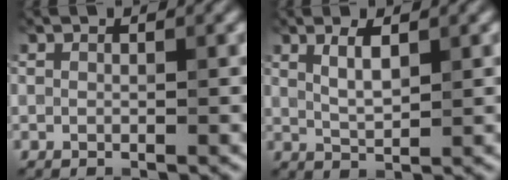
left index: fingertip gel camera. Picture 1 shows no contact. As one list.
[{"total": 2.2, "force": [1.1, 0.5, 1.9], "torque": [-0.035, 0.000, 0.024]}]